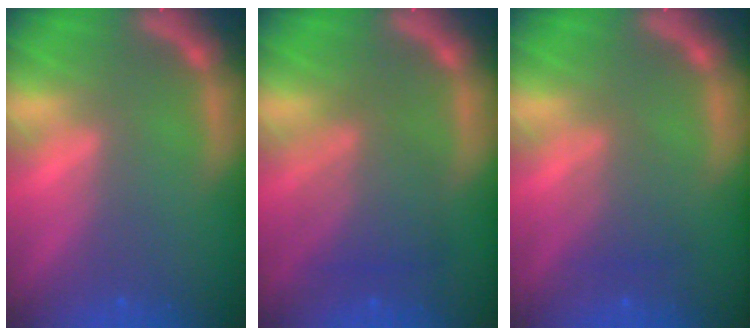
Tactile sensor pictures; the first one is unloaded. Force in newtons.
{"total": 5.0}
{"total": 2.5}